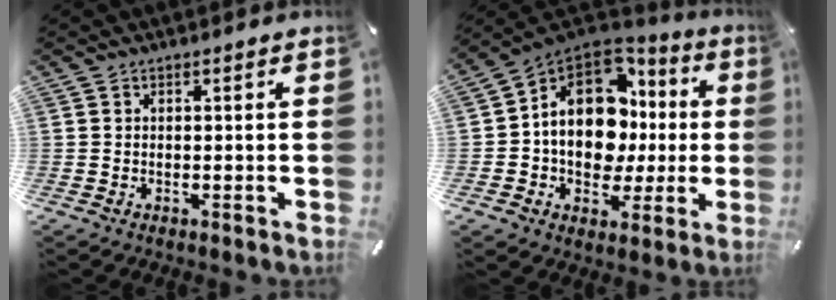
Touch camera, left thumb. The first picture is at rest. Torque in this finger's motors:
{"motor_torque": [1.77, 1.78, 1.47, 0.45, 0.31]}